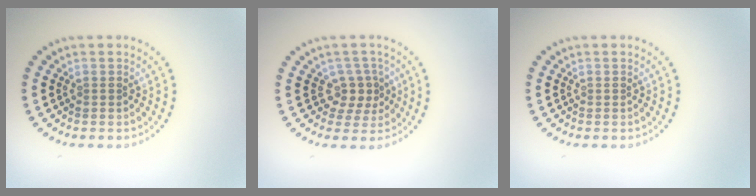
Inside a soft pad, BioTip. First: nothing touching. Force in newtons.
{"total": 2.3, "press": 1.8, "slide": 1.3}
{"total": 0.0}